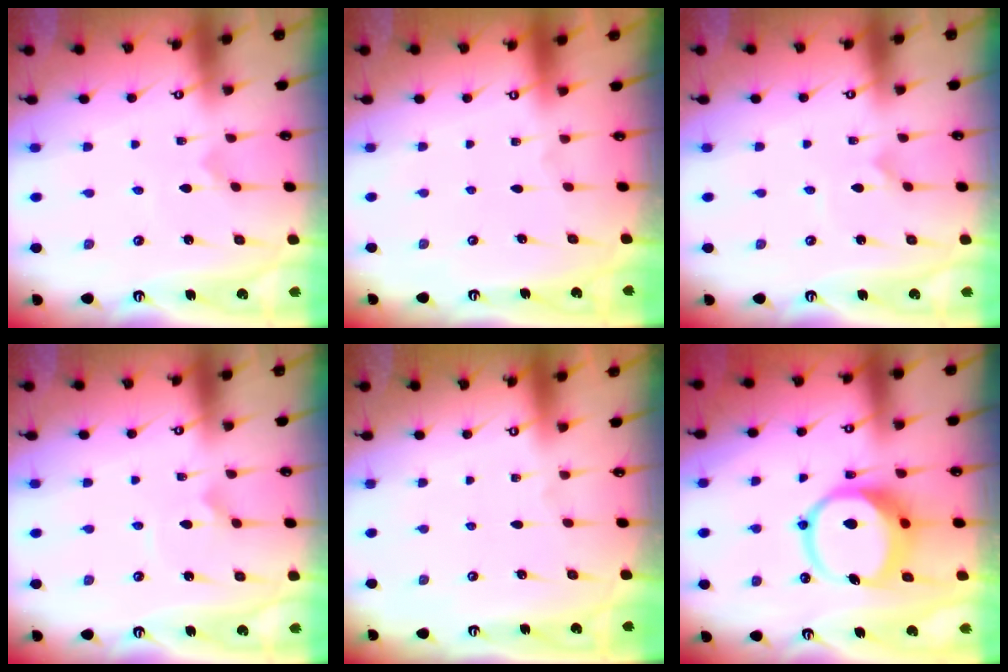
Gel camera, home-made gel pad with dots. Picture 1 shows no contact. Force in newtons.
{"total": 0.0}
{"total": 1.3, "press": 1.3, "slide": 0.1}
{"total": 3.8, "press": 3.8, "slide": 0.2}
{"total": 0.0}
{"total": 12.2, "press": 12.1, "slide": 1.7}